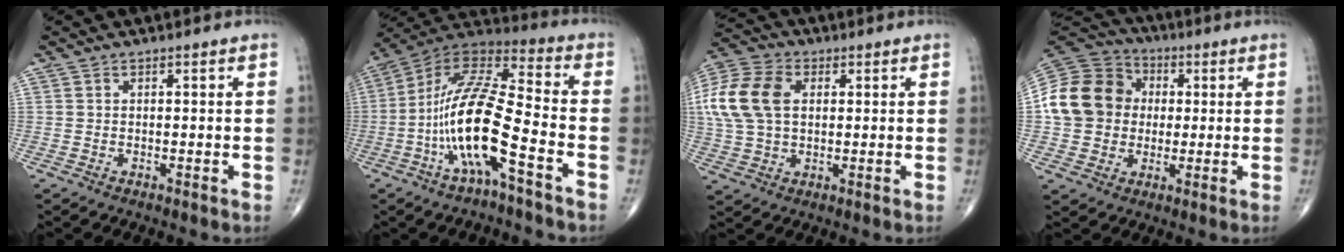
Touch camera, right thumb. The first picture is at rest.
{"total": 17.4, "force": [-6.3, 4.1, 15.7], "torque": [-0.318, 0.058, -0.118]}
{"total": 15.1, "force": [2.7, 10.1, 10.9], "torque": [-0.244, 0.012, 0.048]}
{"total": 16.2, "force": [0.9, 13.9, 8.2], "torque": [-0.144, 0.031, 0.016]}